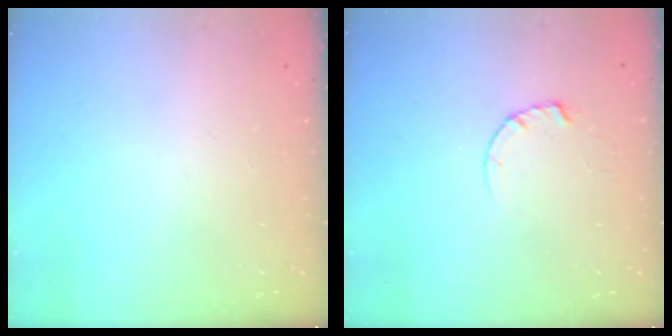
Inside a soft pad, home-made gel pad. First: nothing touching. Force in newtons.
{"total": 2.4, "press": 2.4, "slide": 0.3}